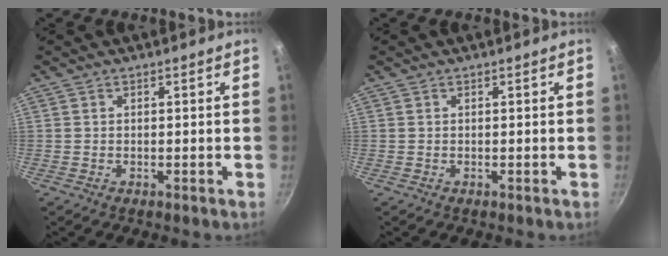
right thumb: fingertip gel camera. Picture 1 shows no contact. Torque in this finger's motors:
{"motor_torque": [-0.15, -0.14, 0.02, -0.01, 0.00]}